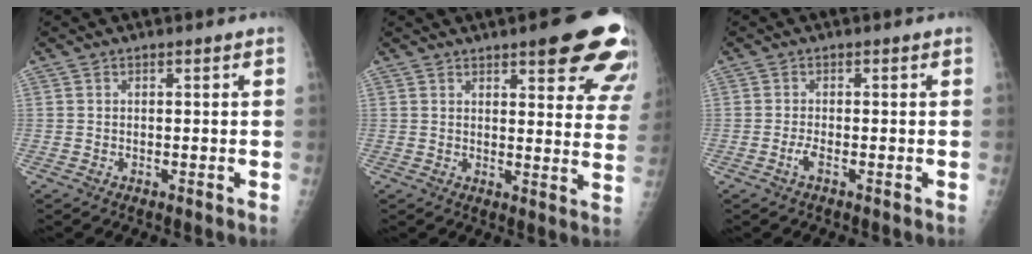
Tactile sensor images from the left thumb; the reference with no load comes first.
{"total": 16.8, "force": [10.4, 4.8, 12.4], "torque": [-0.115, -0.040, 0.114]}
{"total": 1.7, "force": [-0.9, 0.4, 1.5], "torque": [-0.034, 0.001, -0.021]}